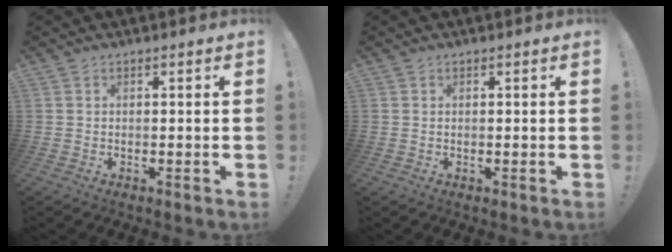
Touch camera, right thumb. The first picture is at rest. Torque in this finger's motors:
{"motor_torque": [-0.13, -0.22, -0.34, 0.25, -0.03]}